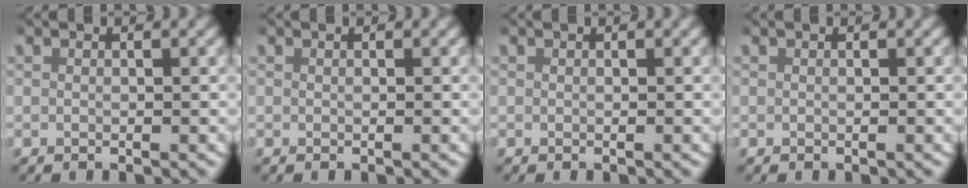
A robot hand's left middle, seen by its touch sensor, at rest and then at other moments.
{"total": 0.0}
{"total": 0.0}
{"total": 0.0}